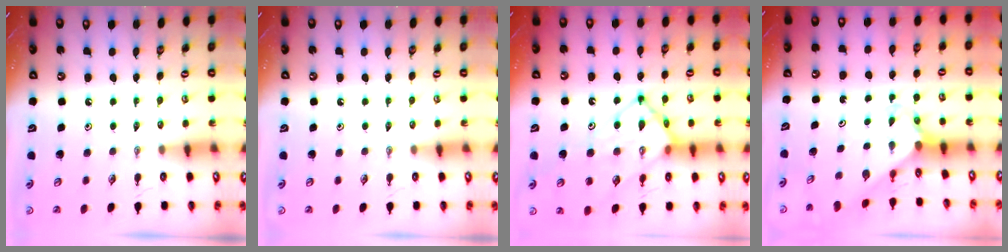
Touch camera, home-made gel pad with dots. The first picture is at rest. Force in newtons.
{"total": 0.0}
{"total": 16.9, "press": 16.8, "slide": 1.5}
{"total": 2.3, "press": 2.3, "slide": 0.2}